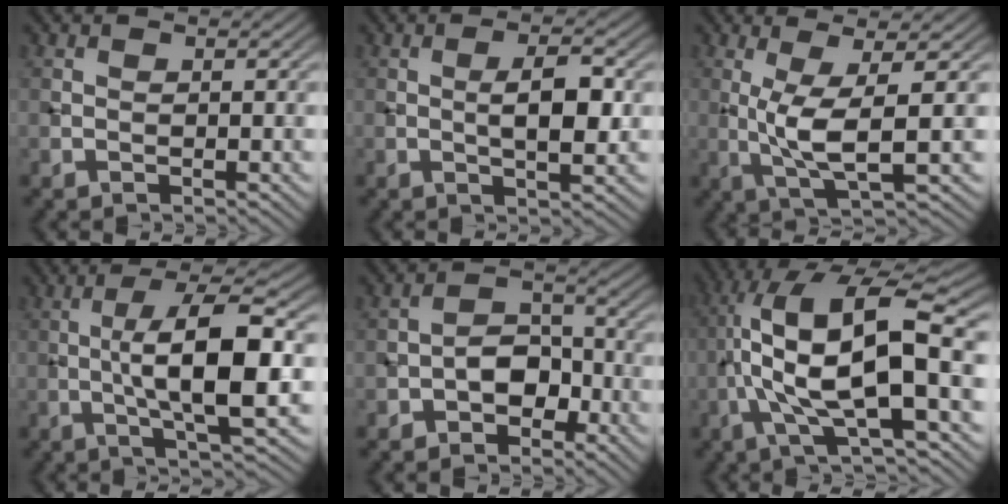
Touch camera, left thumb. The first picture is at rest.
{"total": 4.7, "force": [0.1, 1.4, 4.5], "torque": [-0.079, 0.004, 0.001]}
{"total": 6.1, "force": [0.4, 0.9, 6.0], "torque": [-0.125, 0.004, 0.013]}
{"total": 10.1, "force": [-0.5, 2.3, 9.9], "torque": [-0.158, 0.012, -0.012]}
{"total": 5.2, "force": [-2.3, 3.4, 3.1], "torque": [-0.042, 0.014, -0.048]}
{"total": 14.0, "force": [-0.6, 4.0, 13.4], "torque": [-0.259, 0.019, -0.018]}